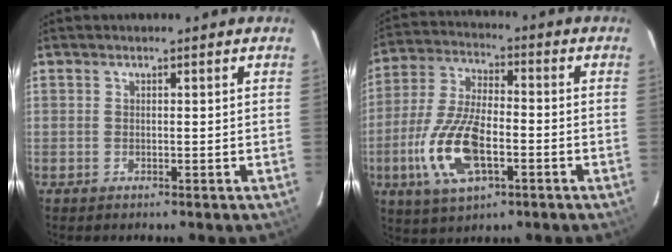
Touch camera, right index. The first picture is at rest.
{"total": 15.0, "force": [-5.0, 6.4, 12.6], "torque": [-0.275, -0.008, -0.091]}